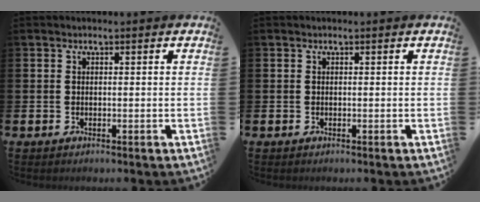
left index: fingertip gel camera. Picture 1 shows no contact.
{"total": 0.0}